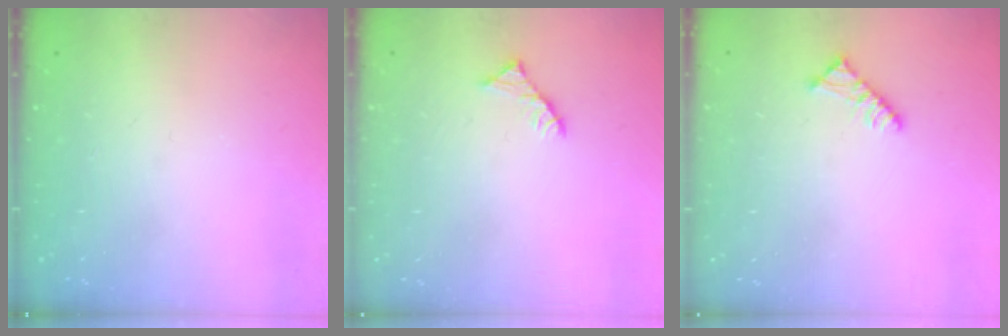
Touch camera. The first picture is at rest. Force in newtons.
{"total": 3.0, "press": 3.0, "slide": 0.5}
{"total": 5.2, "press": 5.1, "slide": 0.8}